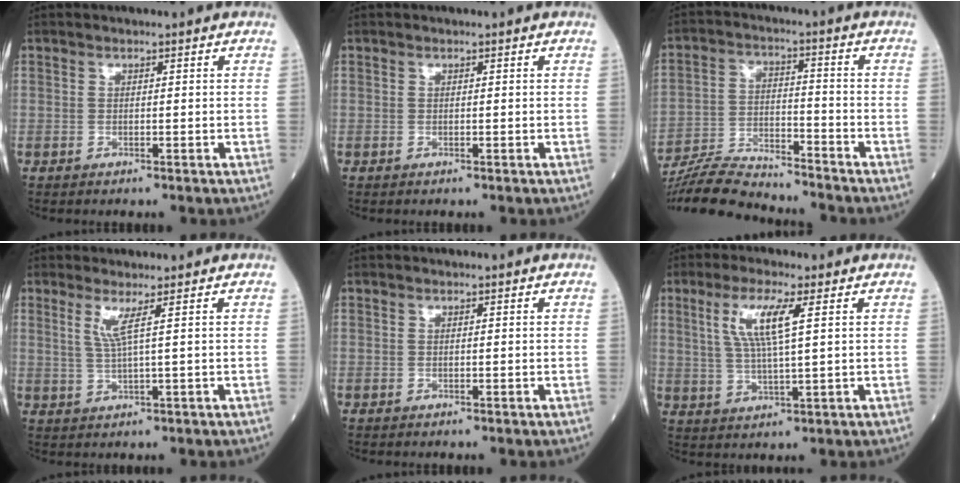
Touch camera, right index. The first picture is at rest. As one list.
[{"total": 0.0}, {"total": 11.0, "force": [-10.8, 0.7, 2.1], "torque": [-0.042, 0.000, -0.196]}, {"total": 2.9, "force": [1.2, -0.8, 2.5], "torque": [-0.055, -0.007, 0.027]}, {"total": 0.0}, {"total": 7.0, "force": [2.4, 0.3, 6.6], "torque": [-0.138, 0.004, 0.050]}]